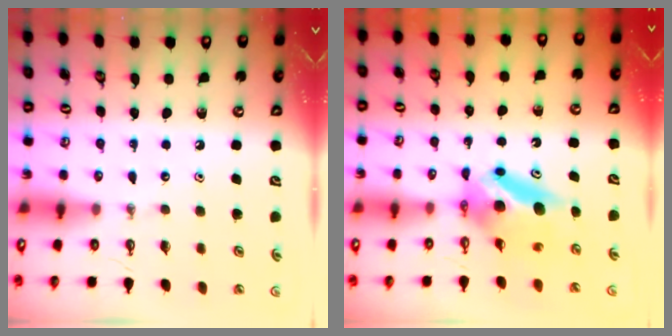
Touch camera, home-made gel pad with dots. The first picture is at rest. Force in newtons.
{"total": 8.1, "press": 6.0, "slide": 5.4}